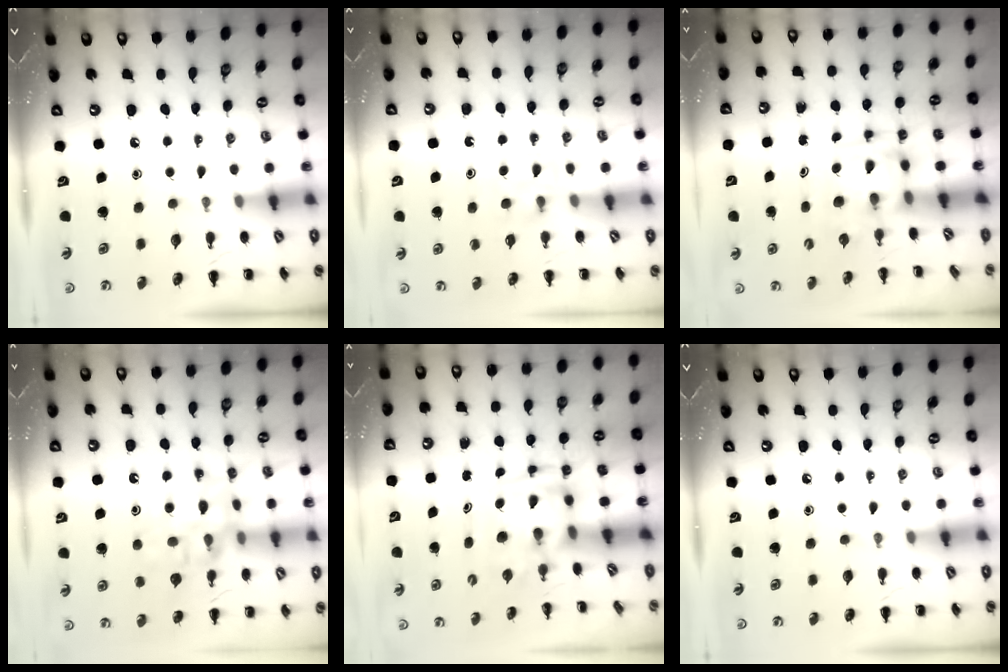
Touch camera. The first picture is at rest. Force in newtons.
{"total": 4.2, "press": 4.0, "slide": 1.3}
{"total": 3.8, "press": 3.8, "slide": 0.7}
{"total": 13.9, "press": 13.7, "slide": 2.1}
{"total": 3.3, "press": 3.3, "slide": 0.7}
{"total": 0.0}